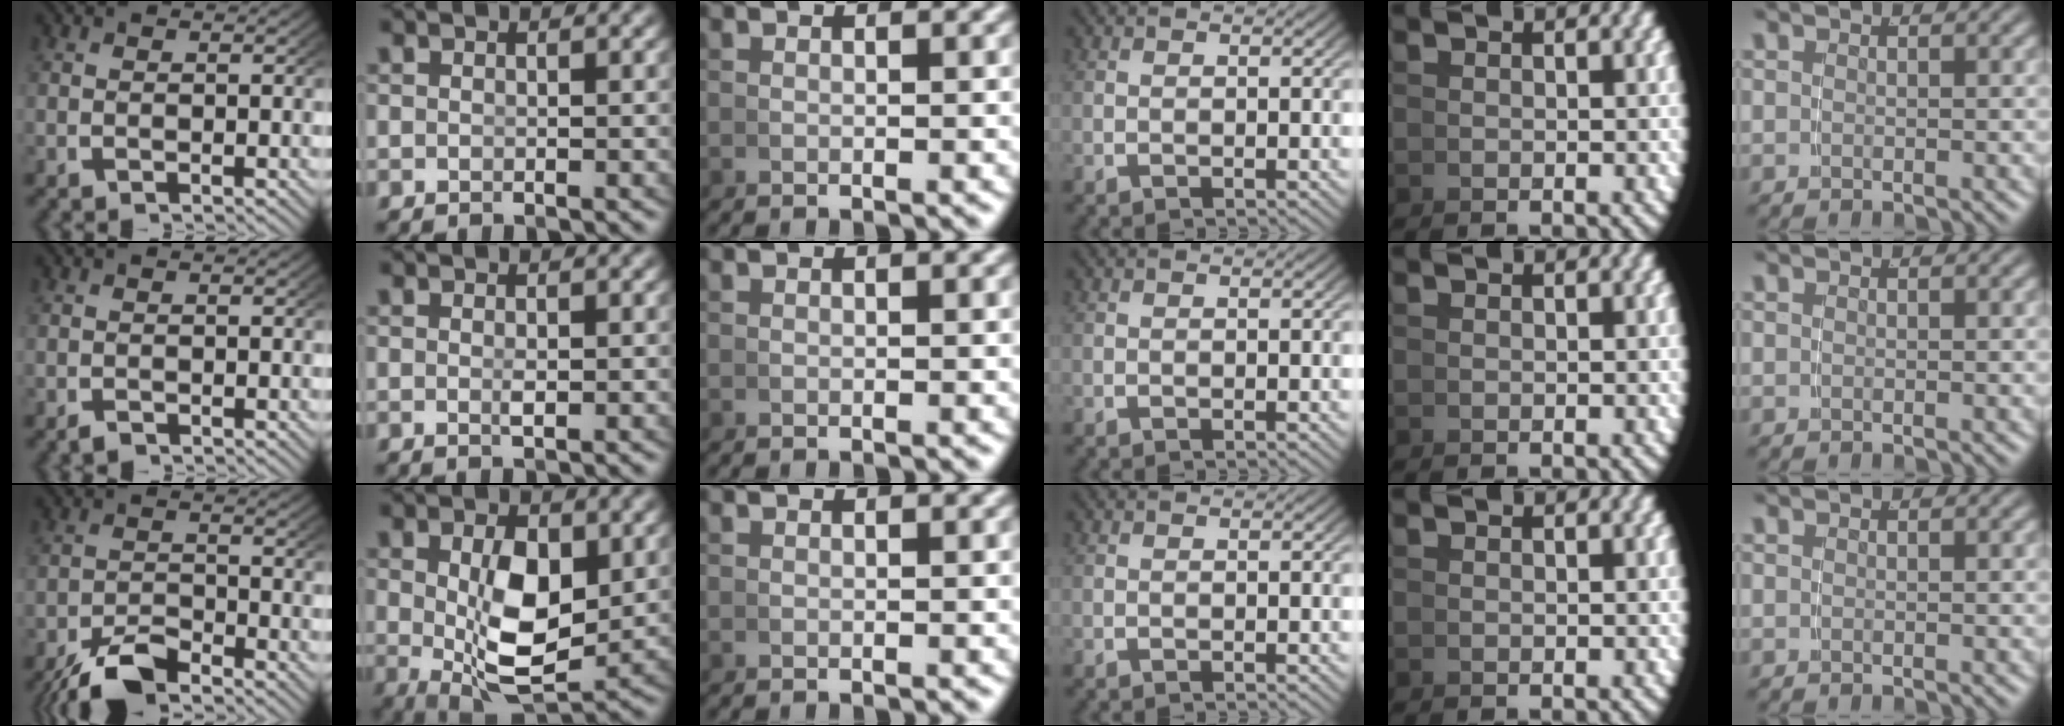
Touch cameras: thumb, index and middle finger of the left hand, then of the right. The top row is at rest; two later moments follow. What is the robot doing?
{"motion": "grasp_and_lifting", "object": "pen"}